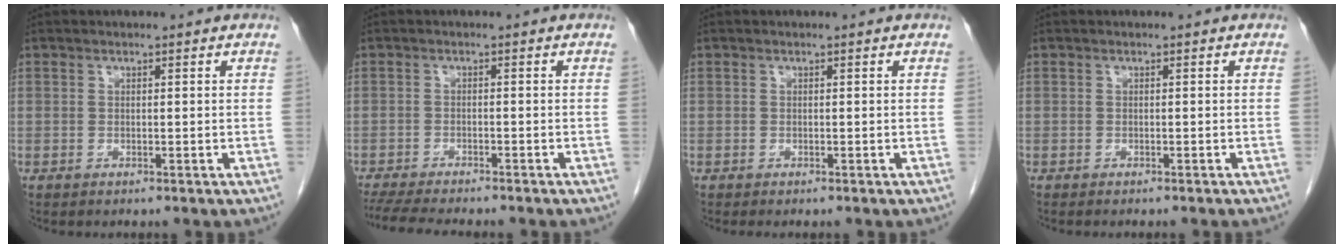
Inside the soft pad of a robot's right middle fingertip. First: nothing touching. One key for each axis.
{"total": 9.7, "fx": -8.5, "fy": 1.2, "fz": 4.6, "tx": -0.071, "ty": -0.013, "tz": -0.128}
{"total": 0.8, "fx": -0.7, "fy": 0.2, "fz": 0.3, "tx": -0.008, "ty": -0.003, "tz": -0.011}
{"total": 2.2, "fx": -2.0, "fy": -0.1, "fz": 1.0, "tx": -0.014, "ty": 0.002, "tz": -0.023}